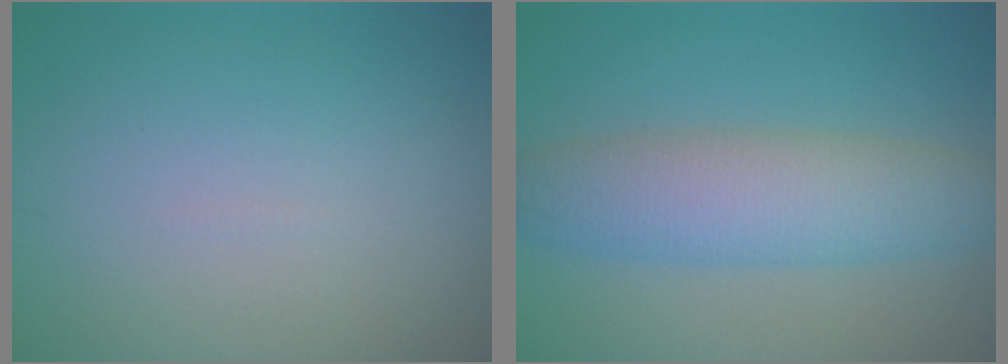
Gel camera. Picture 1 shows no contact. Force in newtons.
{"total": 6.2, "press": 6.2, "slide": 0.0}